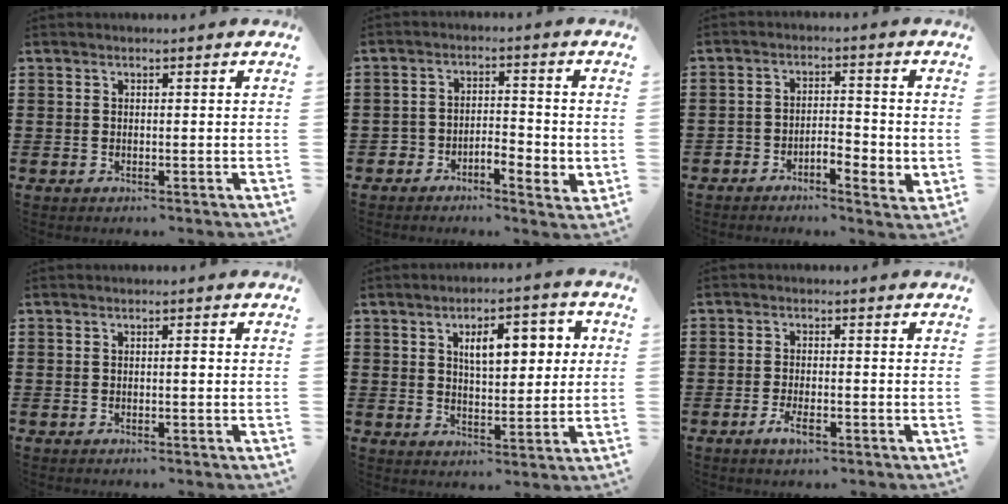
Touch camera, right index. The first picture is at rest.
{"total": 3.7, "force": [-2.6, 1.7, 2.1], "torque": [-0.038, 0.010, -0.051]}
{"total": 3.6, "force": [-2.5, 1.4, 2.3], "torque": [-0.040, 0.007, -0.049]}
{"total": 0.8, "force": [-0.1, 0.1, 0.8], "torque": [-0.015, -0.003, -0.001]}
{"total": 7.3, "force": [2.3, 3.2, 6.2], "torque": [-0.095, -0.001, 0.029]}
{"total": 3.2, "force": [-1.6, 1.1, 2.5], "torque": [-0.055, -0.003, -0.034]}